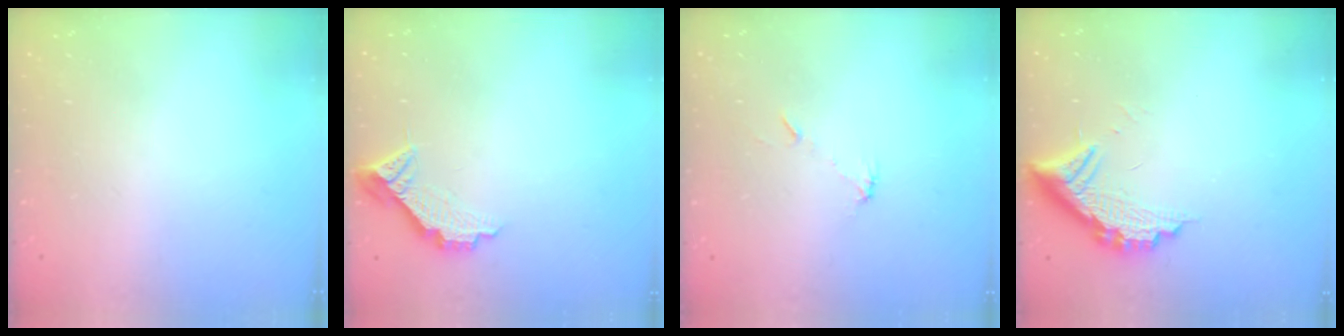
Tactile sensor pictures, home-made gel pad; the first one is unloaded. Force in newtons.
{"total": 8.7, "press": 8.7, "slide": 0.4}
{"total": 4.9, "press": 4.9, "slide": 0.3}
{"total": 11.5, "press": 11.4, "slide": 0.8}